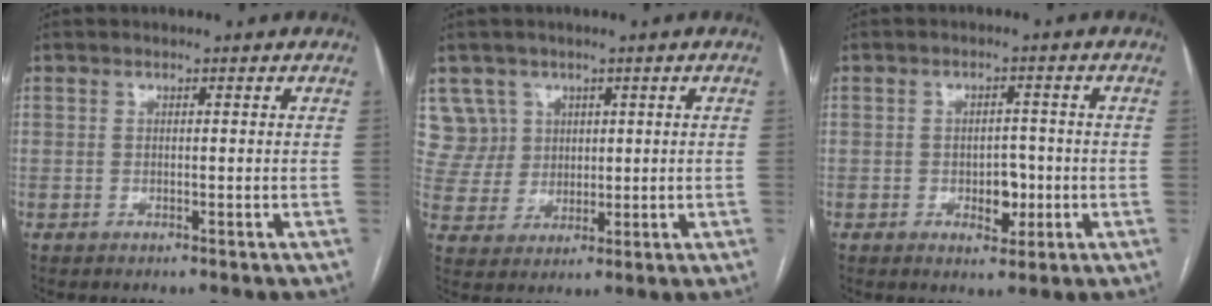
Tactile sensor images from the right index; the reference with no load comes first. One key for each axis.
{"total": 7.0, "fx": 3.3, "fy": 6.1, "fz": -0.2, "tx": 0.007, "ty": 0.023, "tz": 0.078}
{"total": 4.0, "fx": -1.0, "fy": 2.4, "fz": 3.1, "tx": -0.039, "ty": 0.005, "tz": -0.006}